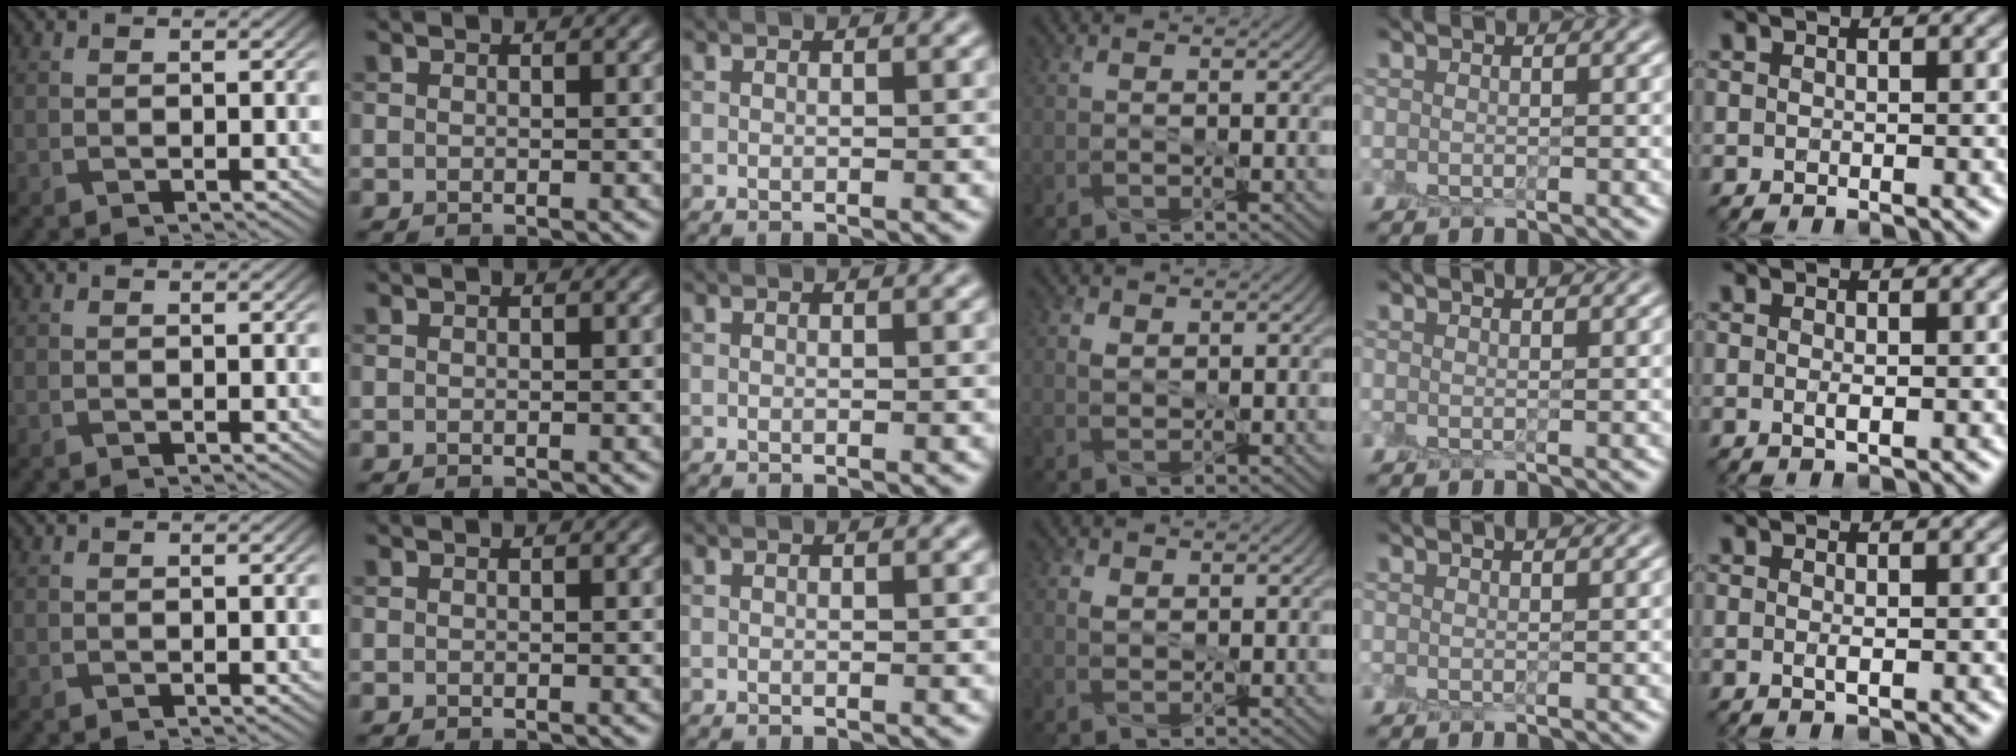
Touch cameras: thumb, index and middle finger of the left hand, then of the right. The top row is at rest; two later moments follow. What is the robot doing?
{"motion": "peel", "object": "sticky note"}